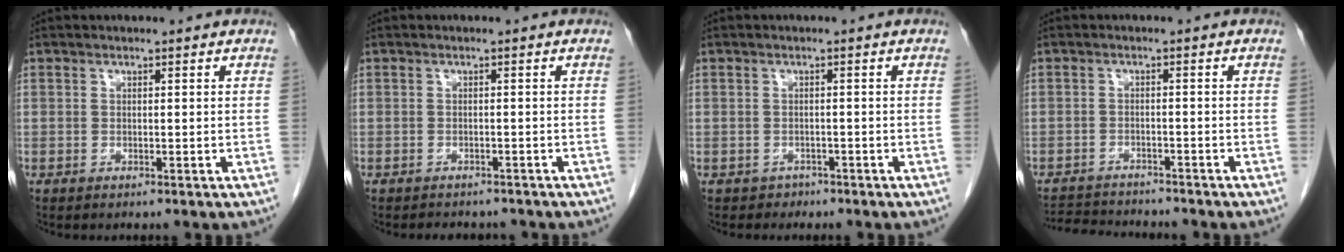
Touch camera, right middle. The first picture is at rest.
{"total": 4.1, "force": [-3.7, 1.5, 0.9], "torque": [-0.013, -0.002, -0.045]}
{"total": 1.3, "force": [-0.9, 0.8, -0.3], "torque": [-0.007, 0.002, -0.017]}
{"total": 7.2, "force": [-7.0, 0.8, 1.7], "torque": [-0.028, -0.005, -0.107]}